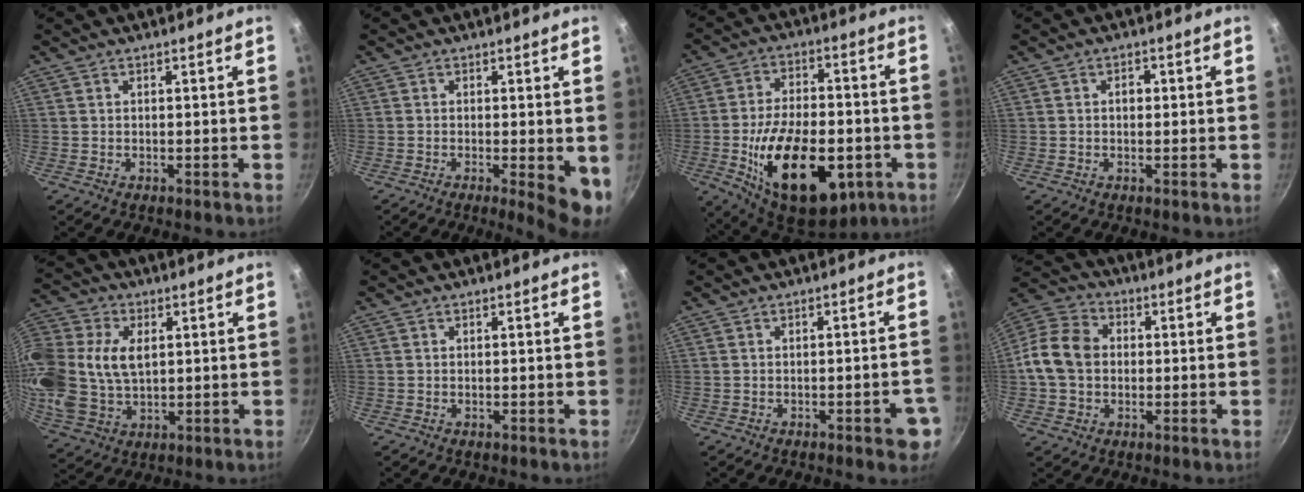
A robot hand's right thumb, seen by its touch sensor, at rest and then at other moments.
{"total": 6.8, "force": [-1.2, 1.7, 6.4], "torque": [-0.073, -0.007, -0.012]}
{"total": 27.8, "force": [-7.2, 14.6, 22.6], "torque": [-0.364, 0.019, -0.105]}
{"total": 1.9, "force": [0.1, 1.4, 1.2], "torque": [-0.013, 0.004, -0.001]}
{"total": 22.5, "force": [4.3, 15.9, 15.3], "torque": [-0.366, 0.024, 0.083]}
{"total": 0.0}
{"total": 5.2, "force": [-2.2, 1.6, 4.5], "torque": [-0.047, 0.009, -0.024]}
{"total": 11.8, "force": [0.0, 9.4, 7.1], "torque": [-0.111, 0.022, -0.020]}